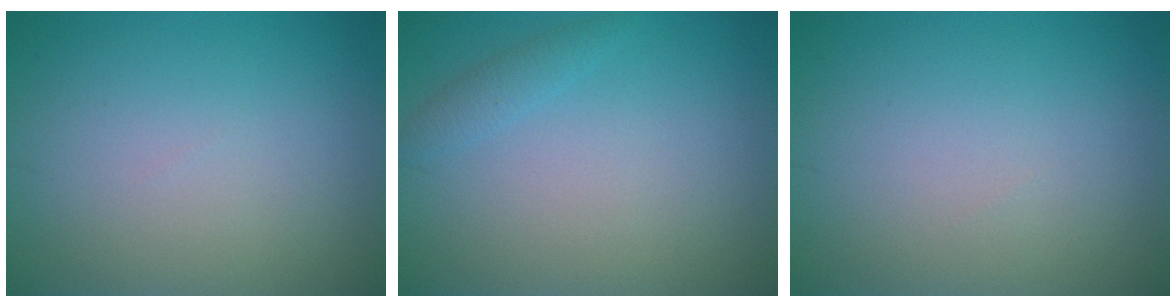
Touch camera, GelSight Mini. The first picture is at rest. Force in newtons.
{"total": 1.2, "press": 1.2, "slide": 0.1}
{"total": 0.0}